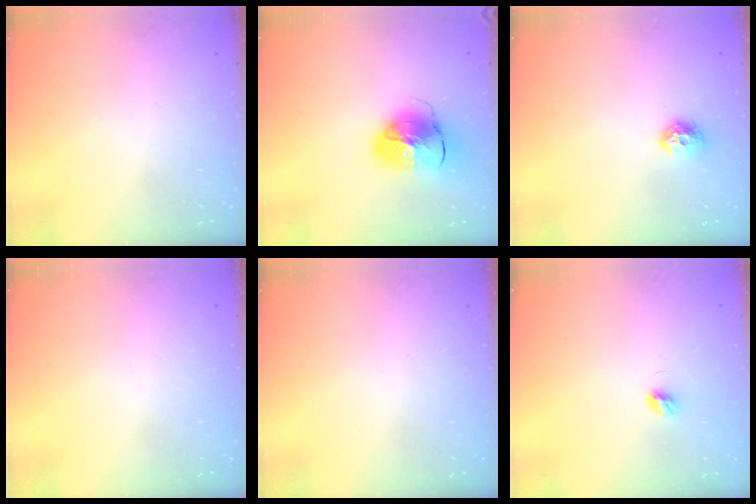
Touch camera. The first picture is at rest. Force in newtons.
{"total": 12.1, "press": 12.0, "slide": 1.7}
{"total": 7.2, "press": 7.1, "slide": 0.4}
{"total": 0.0}
{"total": 0.0}
{"total": 4.6, "press": 4.6, "slide": 0.5}